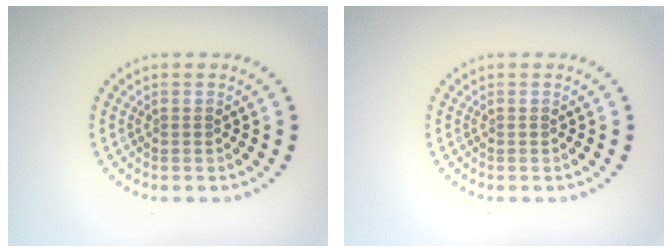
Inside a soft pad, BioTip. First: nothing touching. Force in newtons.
{"total": 0.0}